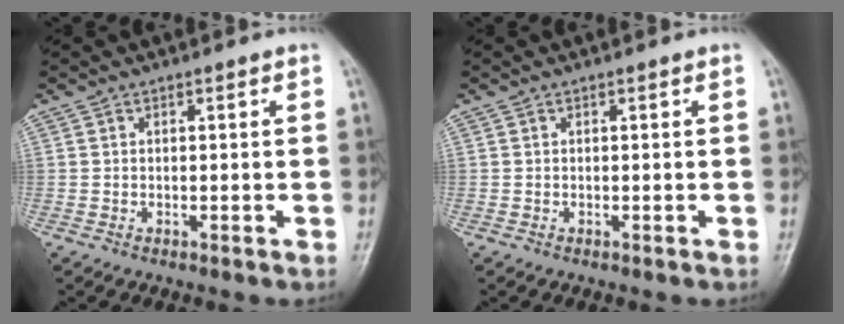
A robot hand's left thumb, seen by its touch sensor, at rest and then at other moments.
{"total": 0.0}